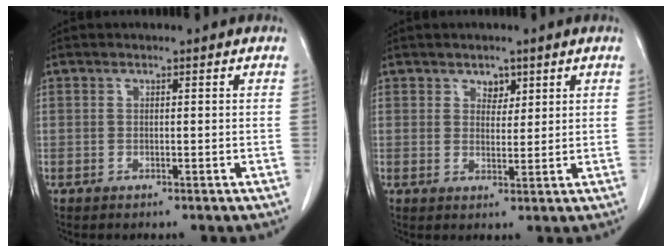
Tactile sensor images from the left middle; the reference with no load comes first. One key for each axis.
{"total": 2.5, "fx": 1.6, "fy": 1.6, "fz": 1.0, "tx": -0.012, "ty": -0.002, "tz": 0.028}